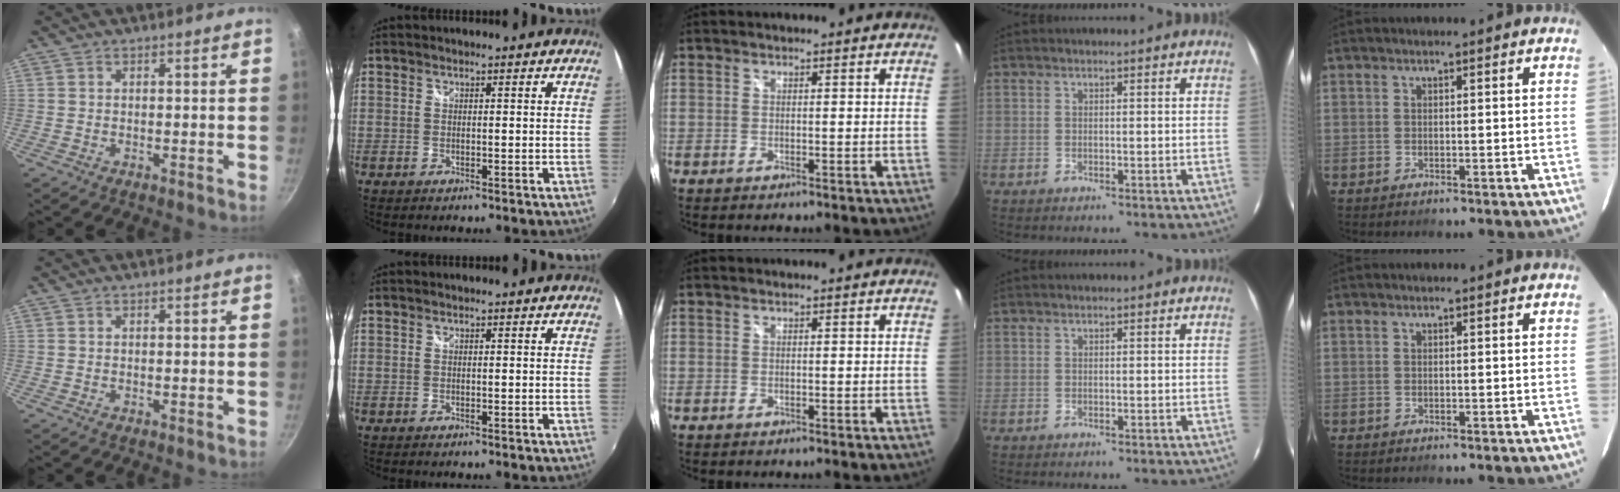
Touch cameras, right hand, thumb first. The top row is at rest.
{}